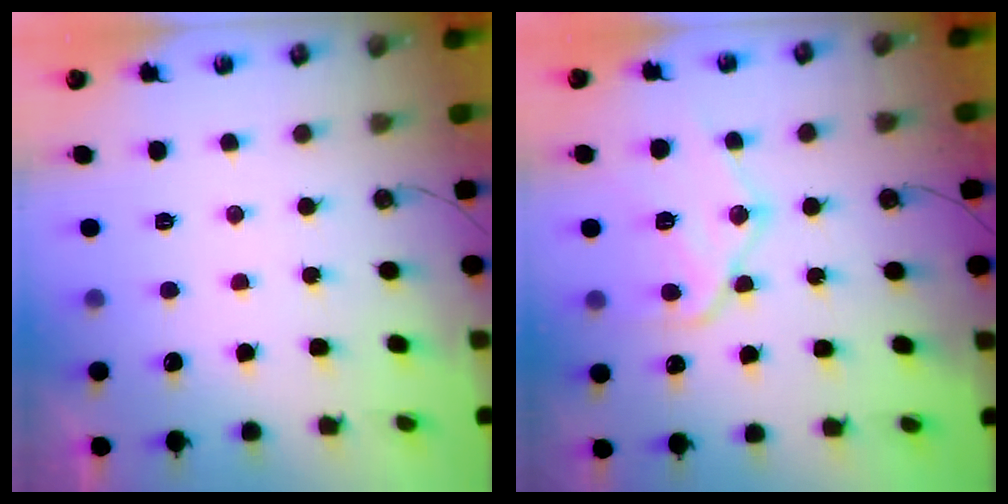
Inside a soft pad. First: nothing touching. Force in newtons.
{"total": 15.9, "press": 15.9, "slide": 1.5}